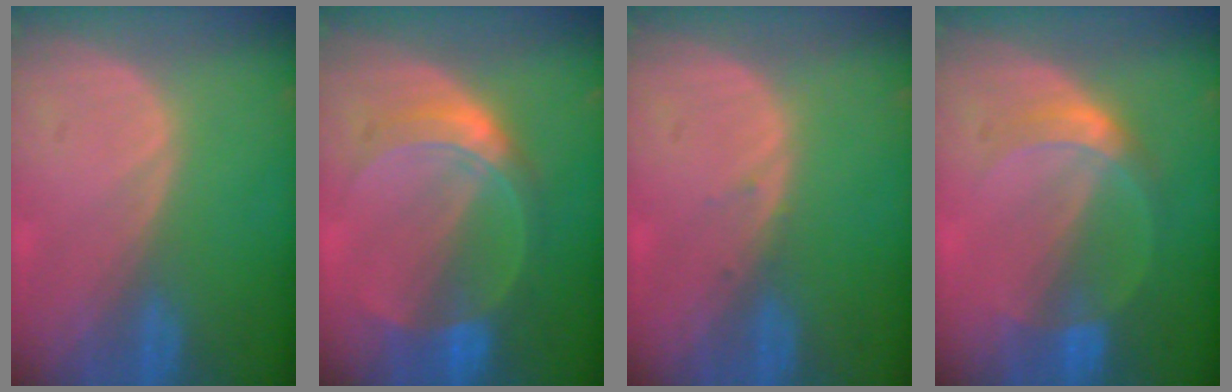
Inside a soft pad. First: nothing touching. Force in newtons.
{"total": 6.7, "press": 6.7, "slide": 0.4}
{"total": 0.7, "press": 0.4, "slide": 0.5}
{"total": 5.2, "press": 4.8, "slide": 1.9}